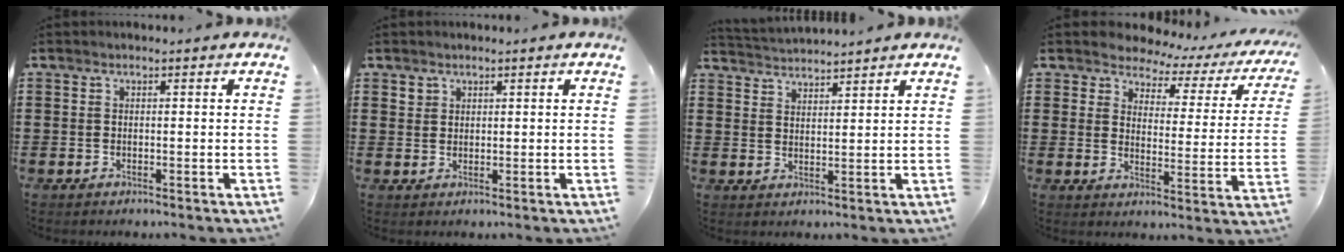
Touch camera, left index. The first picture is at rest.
{"total": 1.3, "force": [1.0, 0.8, 0.1], "torque": [-0.006, 0.000, 0.022]}
{"total": 2.8, "force": [2.7, -0.5, -0.3], "torque": [-0.004, -0.014, 0.049]}
{"total": 3.3, "force": [2.9, 1.4, 0.6], "torque": [-0.035, -0.018, 0.044]}